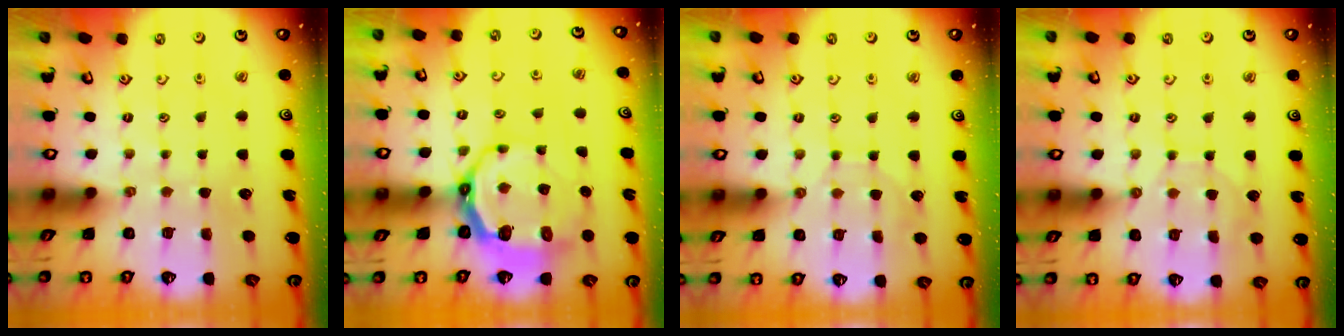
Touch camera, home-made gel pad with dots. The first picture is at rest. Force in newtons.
{"total": 8.8, "press": 7.9, "slide": 3.9}
{"total": 2.8, "press": 2.8, "slide": 0.3}
{"total": 5.1, "press": 5.1, "slide": 0.6}